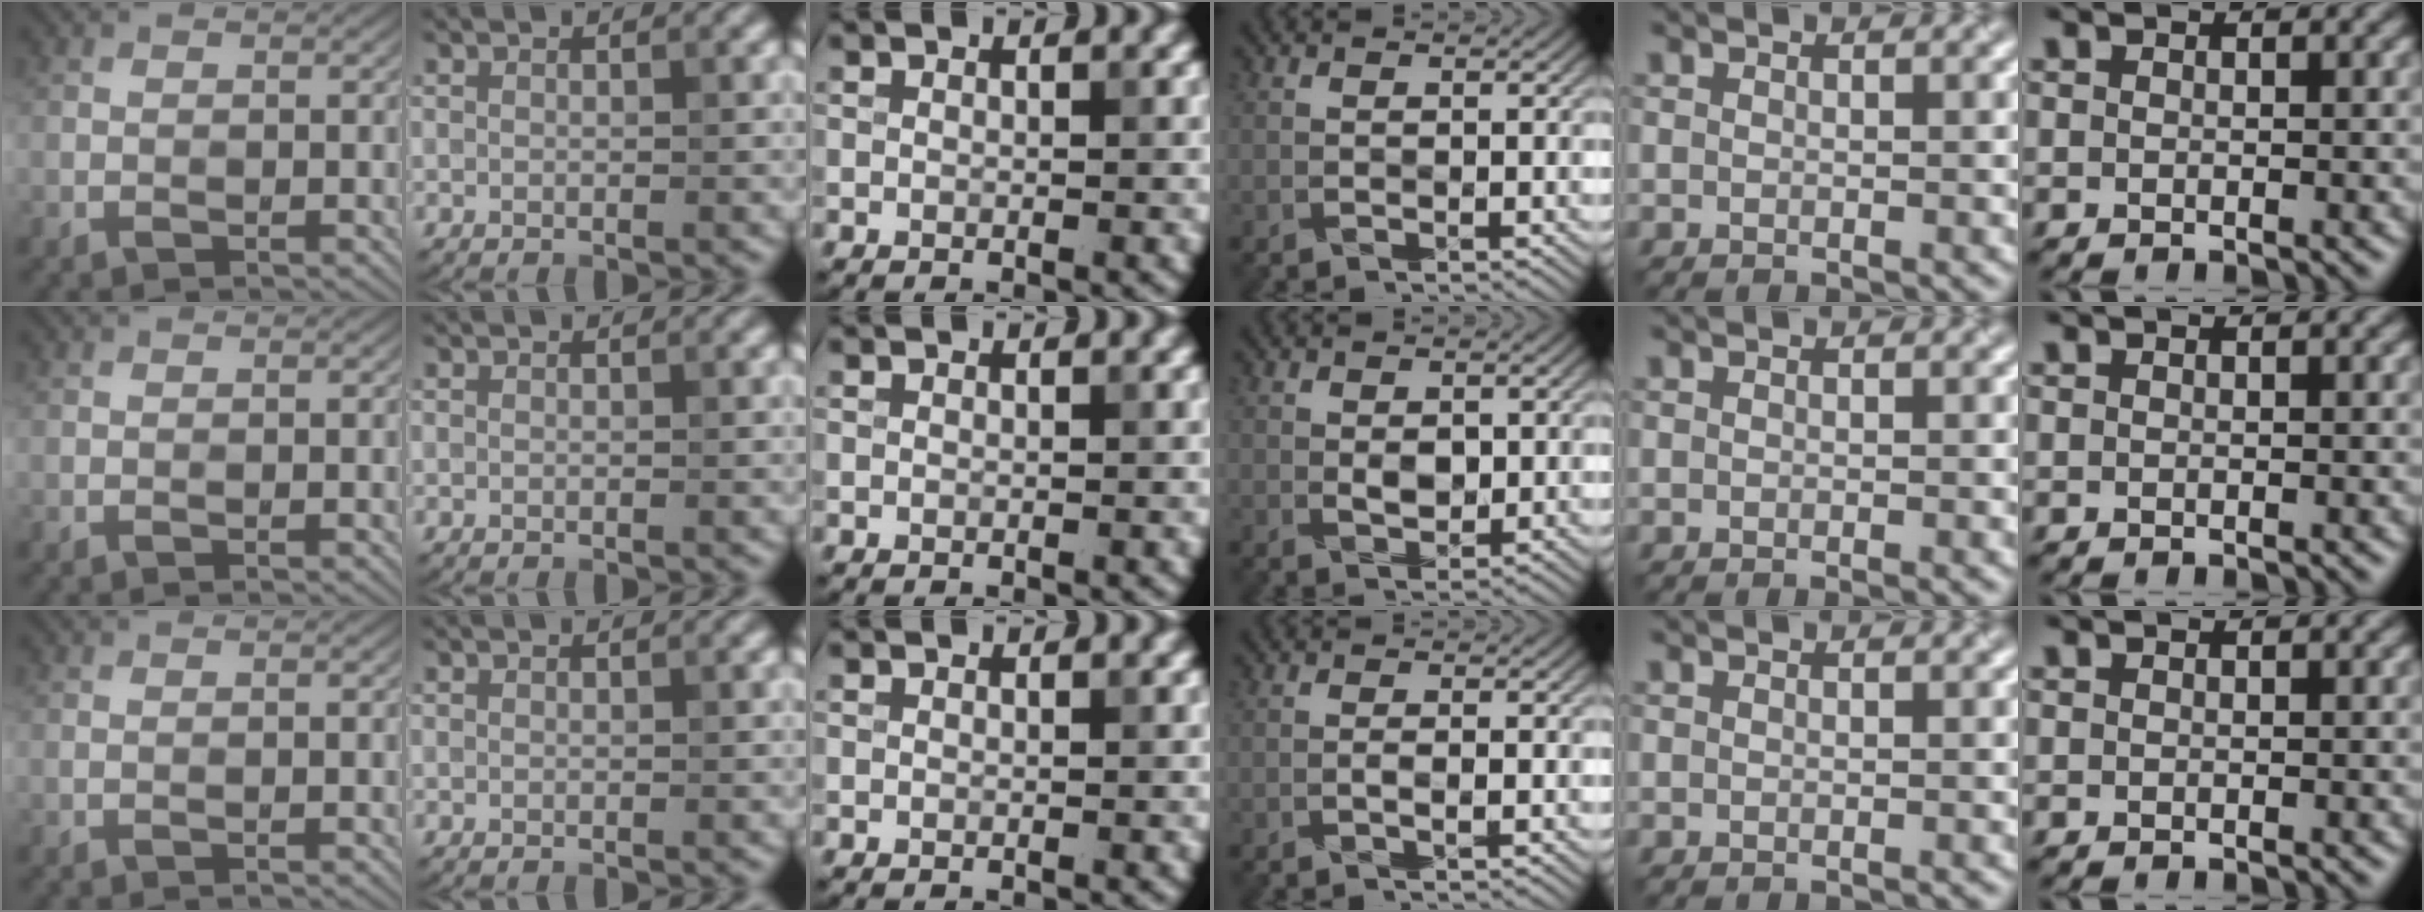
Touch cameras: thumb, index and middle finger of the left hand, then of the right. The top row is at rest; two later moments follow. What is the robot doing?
{"motion": "wrap", "object": "bandana"}